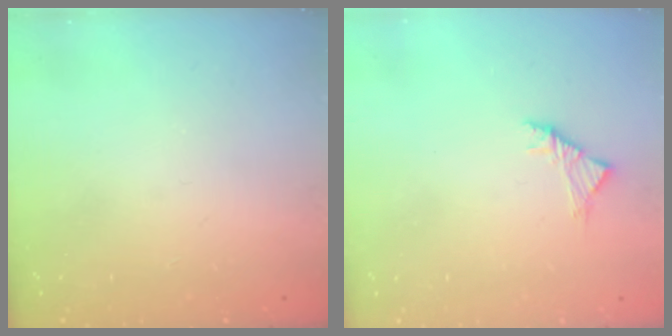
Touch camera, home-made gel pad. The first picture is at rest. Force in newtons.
{"total": 2.8, "press": 2.6, "slide": 0.8}